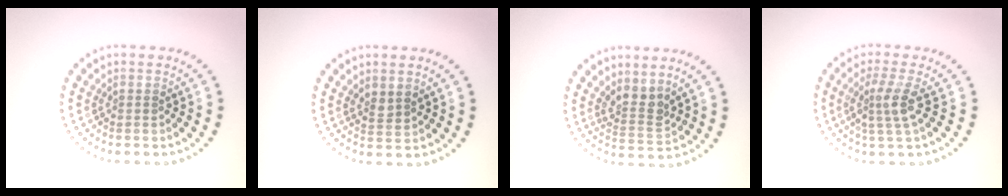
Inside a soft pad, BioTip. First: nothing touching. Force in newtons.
{"total": 1.4, "press": 1.2, "slide": 0.7}
{"total": 2.6, "press": 2.0, "slide": 1.7}
{"total": 2.9, "press": 2.3, "slide": 1.8}